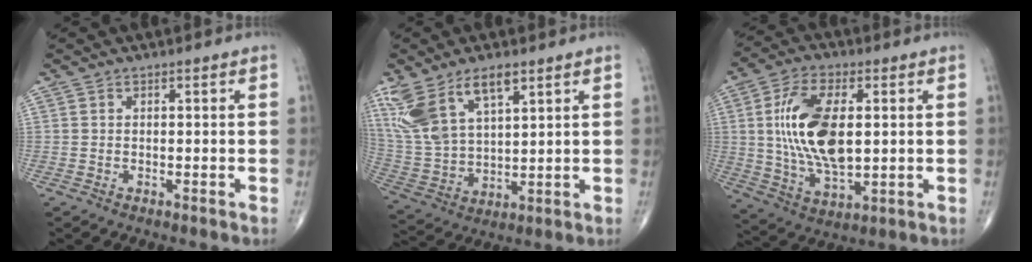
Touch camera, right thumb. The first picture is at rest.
{"total": 14.0, "force": [8.1, 6.4, 9.5], "torque": [-0.188, -0.022, 0.170]}
{"total": 16.4, "force": [1.9, 8.1, 14.1], "torque": [-0.268, -0.010, 0.040]}